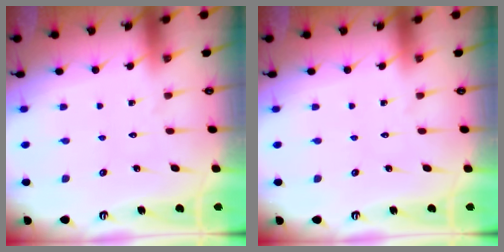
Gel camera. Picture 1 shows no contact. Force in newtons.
{"total": 0.0}